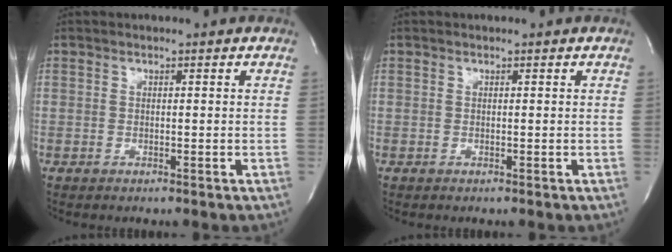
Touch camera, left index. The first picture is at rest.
{"total": 0.0}